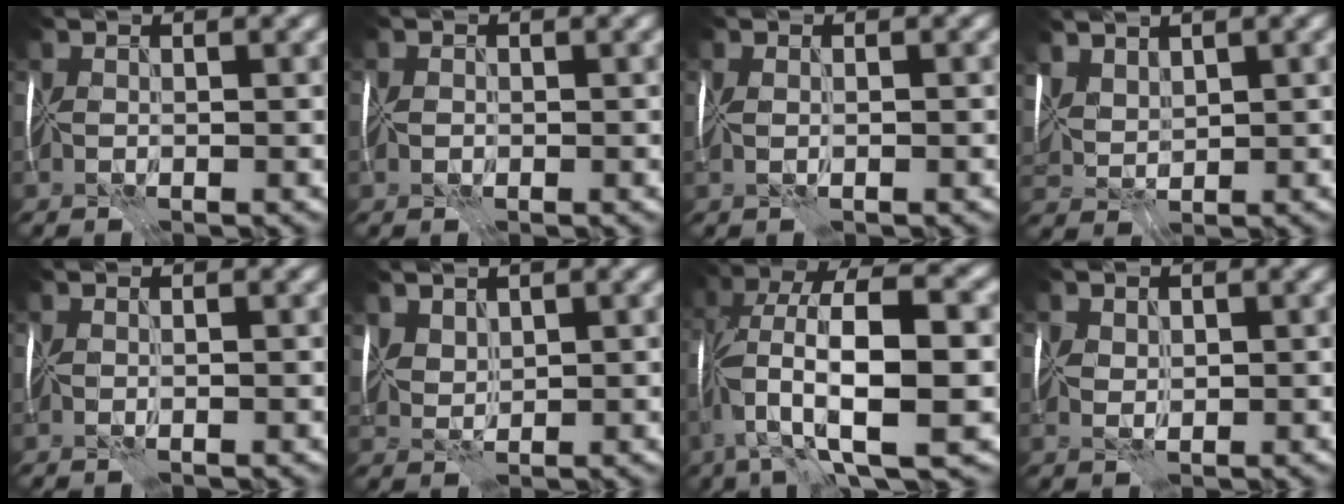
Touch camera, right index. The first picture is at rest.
{"total": 1.7, "force": [-0.2, 1.4, 0.9], "torque": [-0.003, 0.011, -0.011]}
{"total": 0.8, "force": [0.1, 0.3, 0.8], "torque": [-0.011, 0.010, 0.006]}
{"total": 4.2, "force": [3.3, 2.0, 1.9], "torque": [-0.052, 0.009, 0.066]}
{"total": 0.6, "force": [-0.3, -0.5, -0.2], "torque": [0.005, -0.002, -0.001]}
{"total": 2.0, "force": [1.7, 0.8, 0.6], "torque": [-0.021, -0.001, 0.048]}
{"total": 12.2, "force": [-0.3, 4.0, 11.5], "torque": [-0.229, 0.016, -0.007]}
{"total": 1.7, "force": [1.1, 0.9, 0.9], "torque": [-0.011, 0.018, 0.012]}